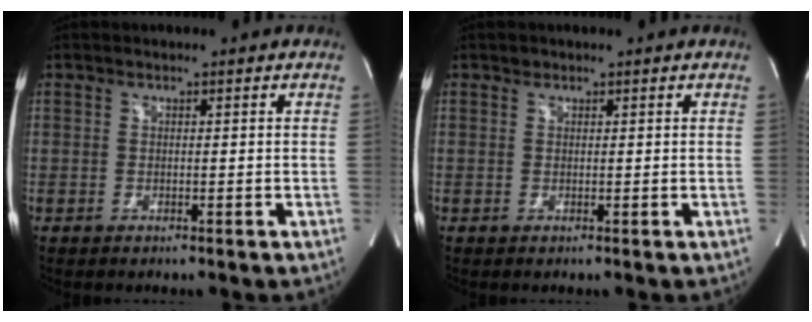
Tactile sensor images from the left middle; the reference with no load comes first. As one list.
[{"total": 0.8, "force": [0.6, 0.5, 0.0], "torque": [0.001, 0.000, 0.007]}]